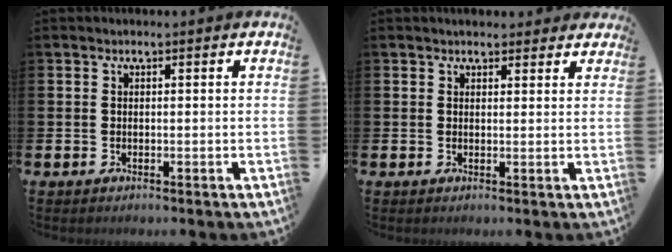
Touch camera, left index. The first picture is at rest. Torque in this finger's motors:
{"motor_torque": [1.09, -1.05, 0.53, 0.05]}